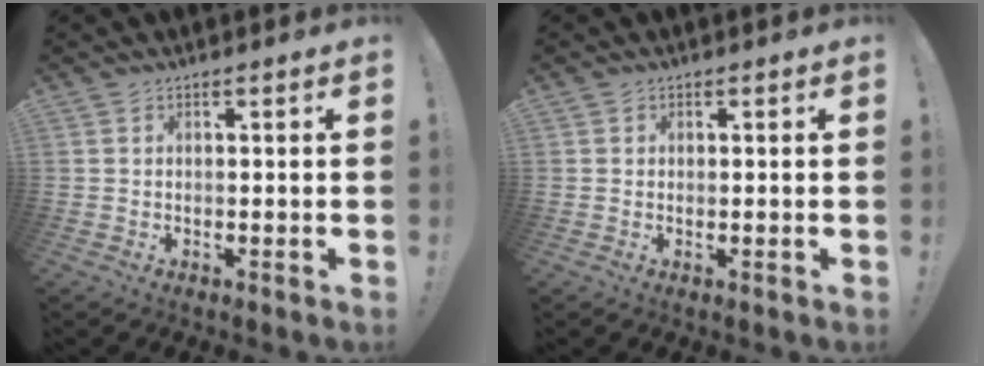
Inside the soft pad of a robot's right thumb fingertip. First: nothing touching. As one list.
[{"total": 0.8, "force": [0.6, 0.4, -0.2], "torque": [0.004, 0.002, 0.011]}]